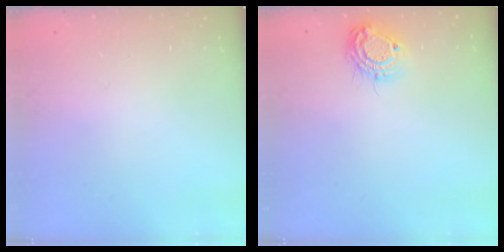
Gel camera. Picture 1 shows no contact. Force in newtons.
{"total": 9.6, "press": 9.6, "slide": 0.8}